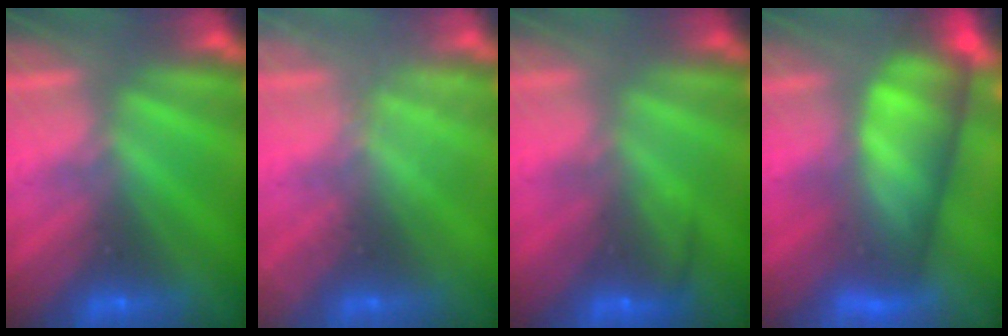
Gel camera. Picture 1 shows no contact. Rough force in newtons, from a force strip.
{"total": 2.2}
{"total": 2.4}
{"total": 9.3}